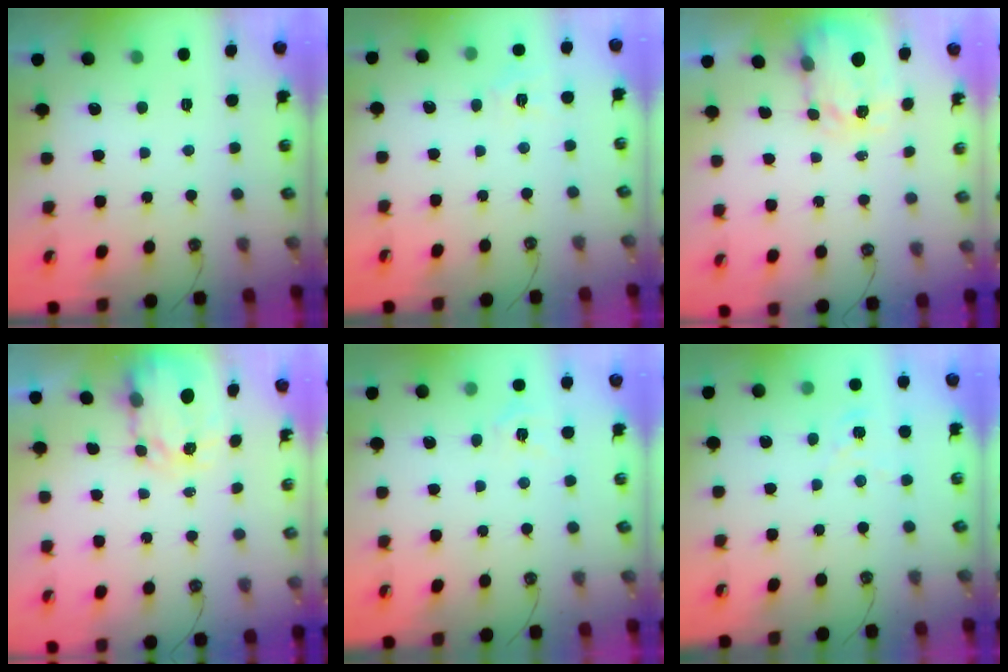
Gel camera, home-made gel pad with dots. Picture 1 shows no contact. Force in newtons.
{"total": 5.2, "press": 5.1, "slide": 0.6}
{"total": 3.5, "press": 3.5, "slide": 0.4}
{"total": 3.7, "press": 3.7, "slide": 0.3}
{"total": 4.7, "press": 4.7, "slide": 0.6}
{"total": 1.6, "press": 1.6, "slide": 0.2}